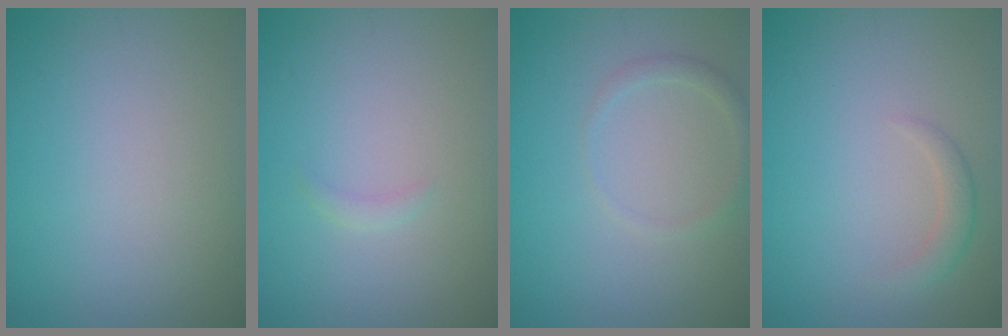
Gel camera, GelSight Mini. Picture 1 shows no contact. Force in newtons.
{"total": 0.6, "press": 0.6, "slide": 0.1}
{"total": 1.3, "press": 1.3, "slide": 0.0}
{"total": 1.5, "press": 1.5, "slide": 0.1}